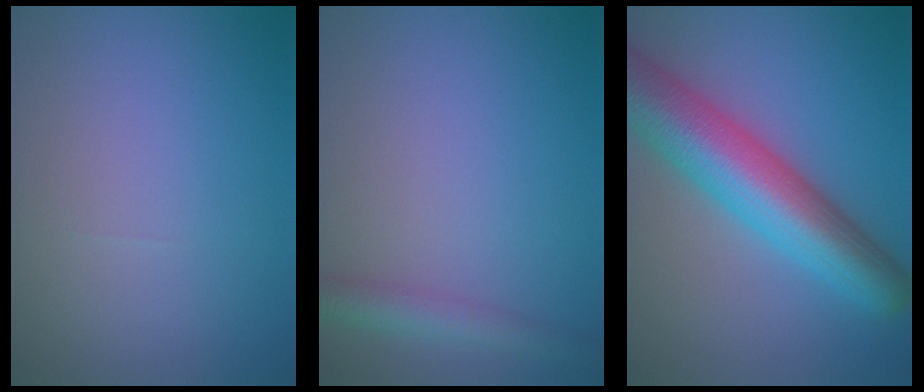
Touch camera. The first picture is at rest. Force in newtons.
{"total": 2.9, "press": 2.9, "slide": 0.1}
{"total": 10.0, "press": 10.0, "slide": 0.4}